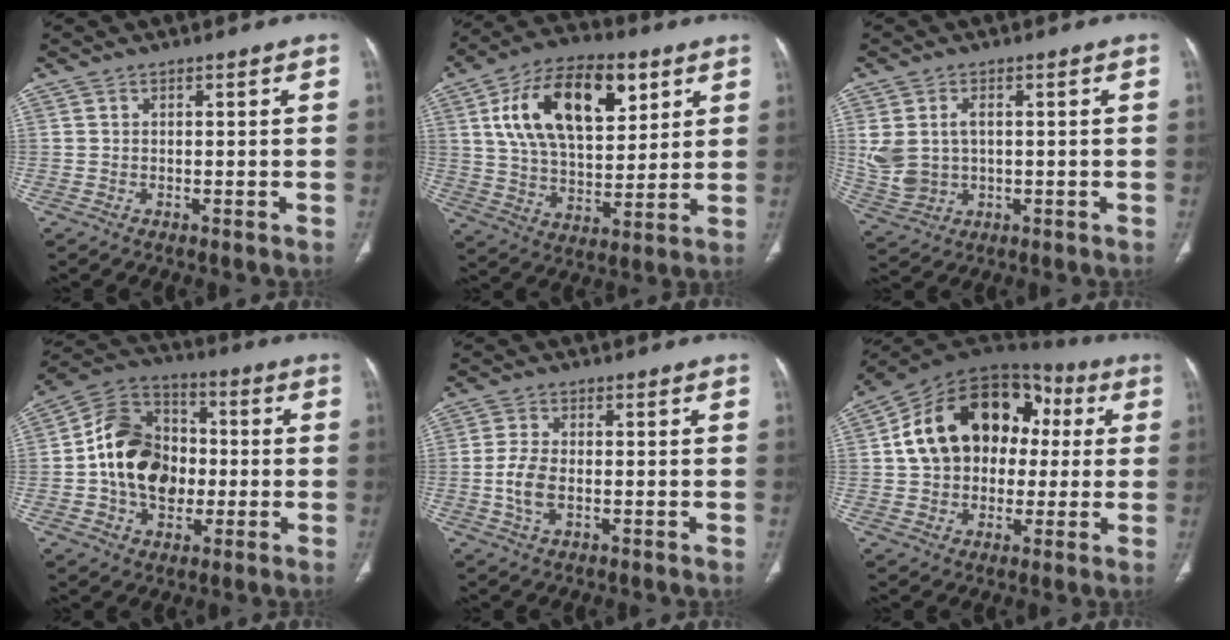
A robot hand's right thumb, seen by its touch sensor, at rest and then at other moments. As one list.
[{"total": 21.5, "force": [8.1, 11.6, 16.1], "torque": [-0.242, -0.016, 0.140]}, {"total": 8.0, "force": [1.0, 5.5, 5.7], "torque": [-0.122, 0.001, 0.033]}, {"total": 17.7, "force": [-1.2, 13.2, 11.8], "torque": [-0.168, 0.030, -0.023]}, {"total": 5.4, "force": [-0.8, 3.0, 4.4], "torque": [-0.095, 0.004, -0.016]}, {"total": 21.5, "force": [2.6, 15.7, 14.4], "torque": [-0.209, 0.041, 0.039]}]